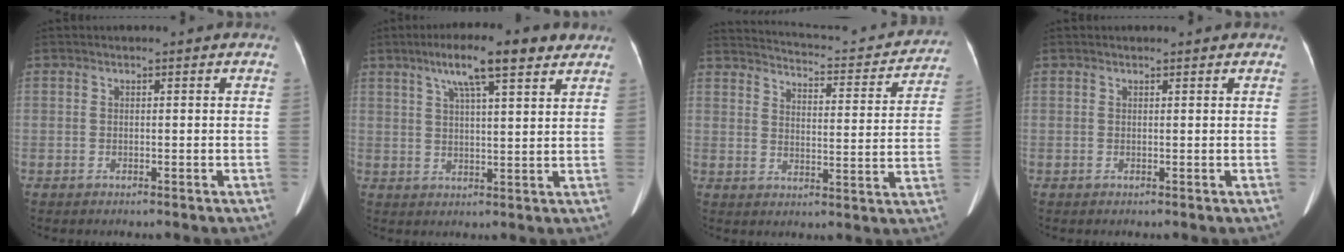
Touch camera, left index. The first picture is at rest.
{"total": 9.8, "force": [6.2, 1.2, 7.5], "torque": [-0.119, 0.017, 0.098]}
{"total": 18.9, "force": [17.1, 4.3, 6.9], "torque": [-0.087, -0.019, 0.207]}
{"total": 1.5, "force": [1.4, 0.3, 0.6], "torque": [-0.008, 0.003, 0.014]}